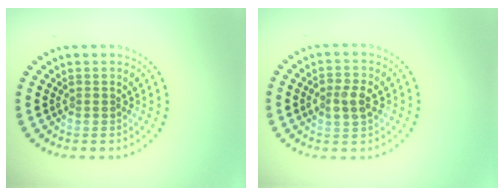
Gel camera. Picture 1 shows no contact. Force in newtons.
{"total": 2.4, "press": 2.4, "slide": 0.4}